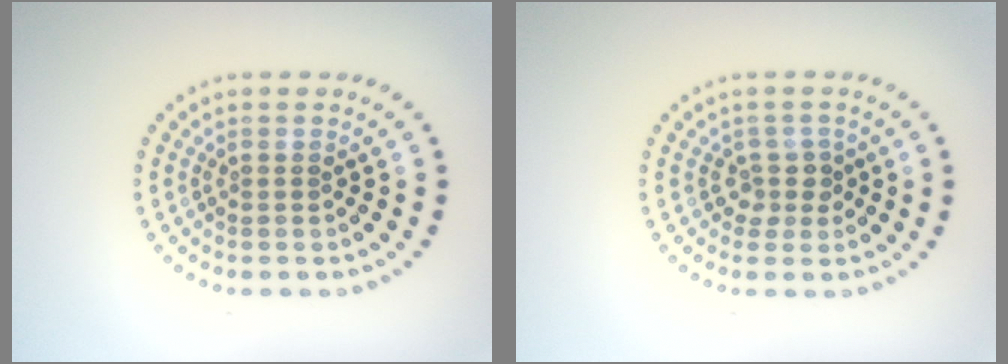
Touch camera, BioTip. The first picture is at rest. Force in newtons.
{"total": 1.9, "press": 1.4, "slide": 1.3}